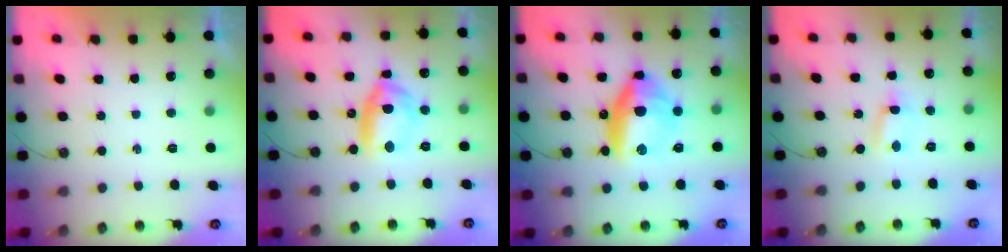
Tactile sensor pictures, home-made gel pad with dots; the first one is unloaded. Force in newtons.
{"total": 11.2, "press": 11.1, "slide": 1.4}
{"total": 12.6, "press": 12.4, "slide": 2.4}
{"total": 10.7, "press": 1.5, "slide": 10.6}